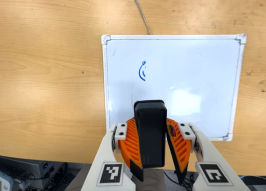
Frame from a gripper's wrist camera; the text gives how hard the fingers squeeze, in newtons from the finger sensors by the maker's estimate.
{"total": 10.2, "left": 9.8, "right": 10.5}